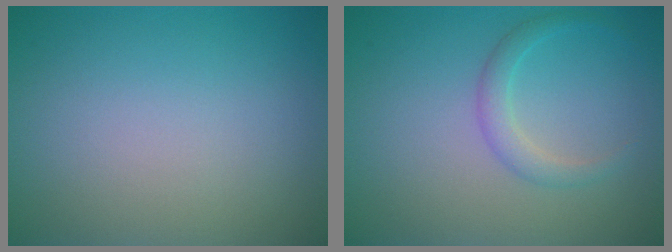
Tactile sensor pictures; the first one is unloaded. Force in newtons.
{"total": 1.8, "press": 1.8, "slide": 0.1}